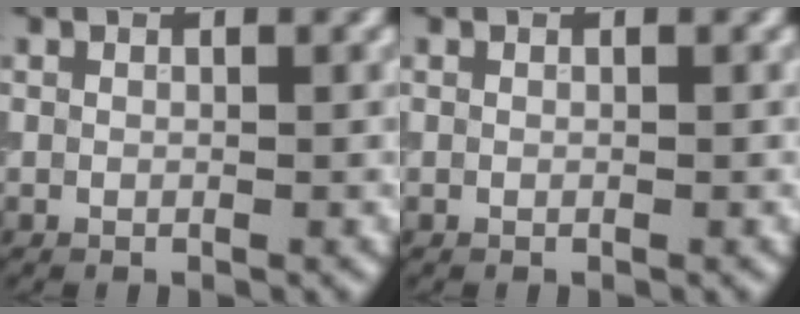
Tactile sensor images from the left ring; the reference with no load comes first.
{"total": 0.0}